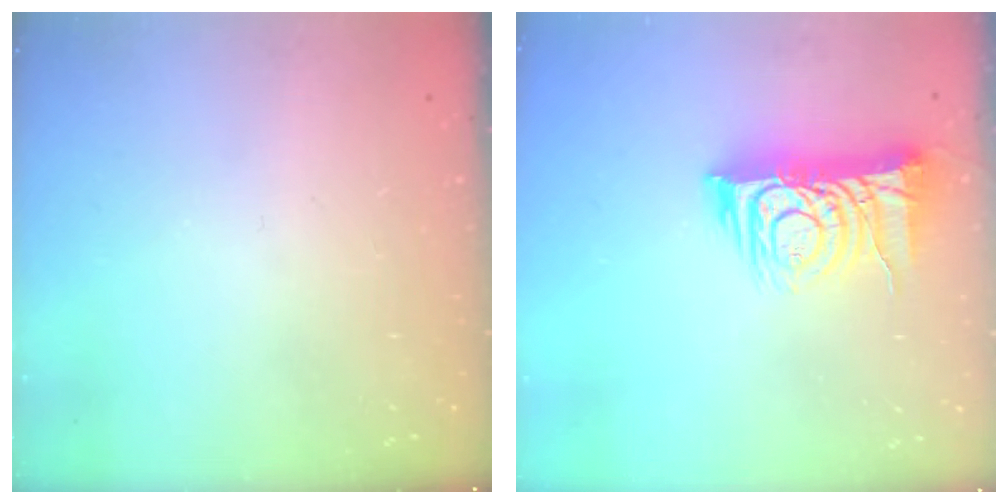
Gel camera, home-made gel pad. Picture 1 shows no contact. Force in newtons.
{"total": 12.2, "press": 12.1, "slide": 1.3}